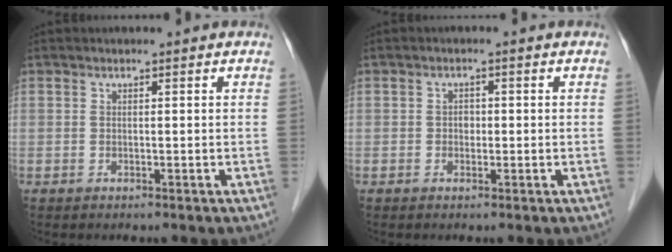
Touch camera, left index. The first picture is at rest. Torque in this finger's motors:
{"motor_torque": [-0.23, 0.15, 0.03, 0.00]}